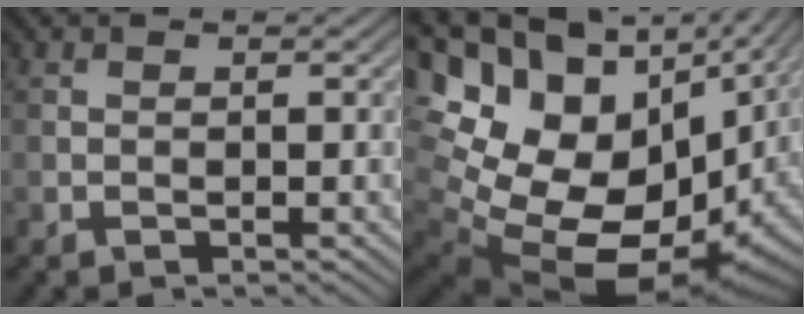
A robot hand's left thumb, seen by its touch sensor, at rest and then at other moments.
{"total": 21.2, "force": [1.2, 14.1, 15.8], "torque": [-0.302, -0.030, 0.064]}